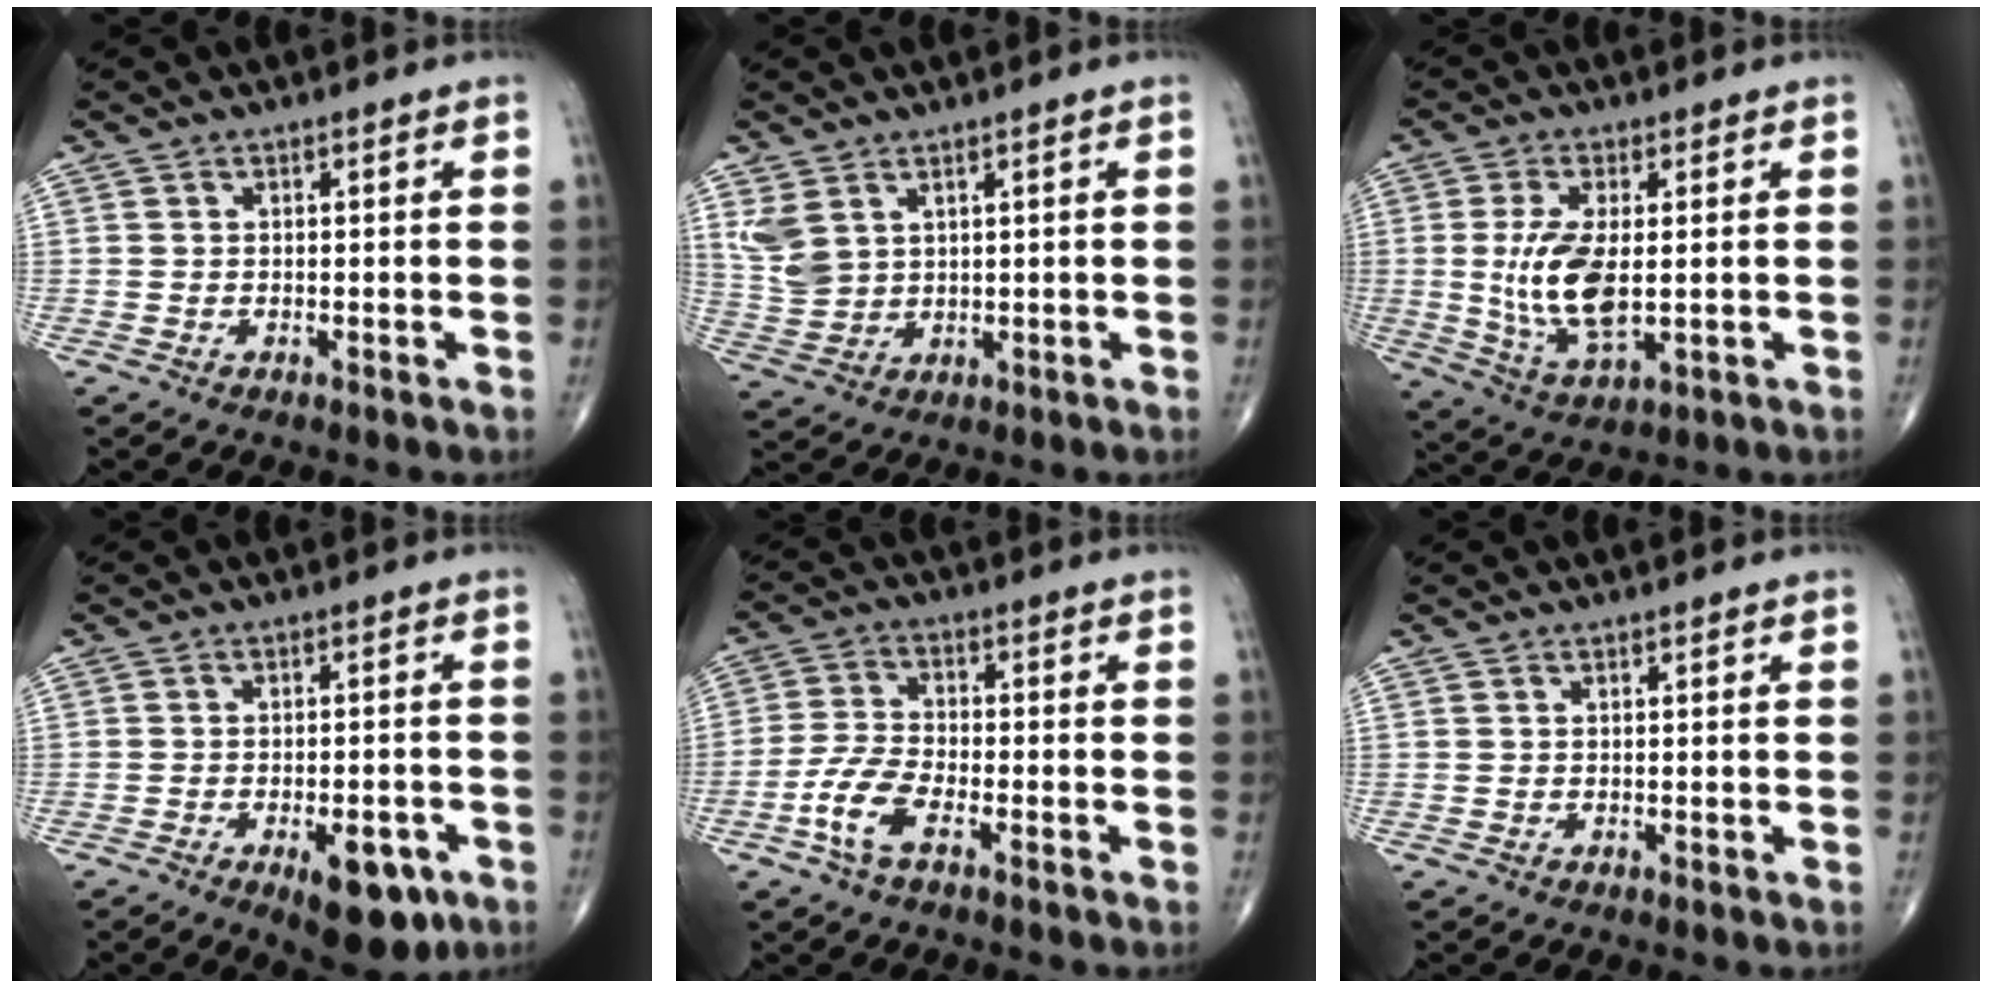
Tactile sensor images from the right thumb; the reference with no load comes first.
{"total": 5.6, "force": [2.9, 3.5, 3.3], "torque": [-0.064, -0.009, 0.073]}
{"total": 11.1, "force": [0.1, 4.8, 10.0], "torque": [-0.203, -0.017, 0.012]}
{"total": 9.3, "force": [-4.4, 4.1, 7.1], "torque": [-0.077, 0.012, -0.052]}
{"total": 7.0, "force": [-3.6, 2.8, 5.3], "torque": [-0.121, 0.019, -0.072]}
{"total": 0.0}